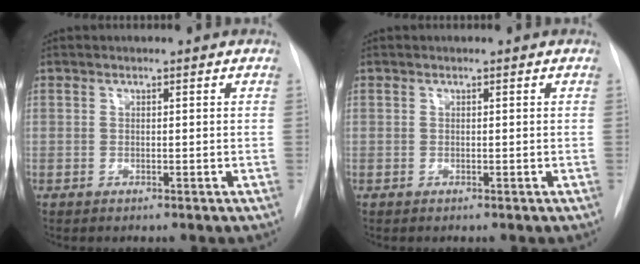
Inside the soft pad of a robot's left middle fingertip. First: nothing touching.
{"total": 0.0}